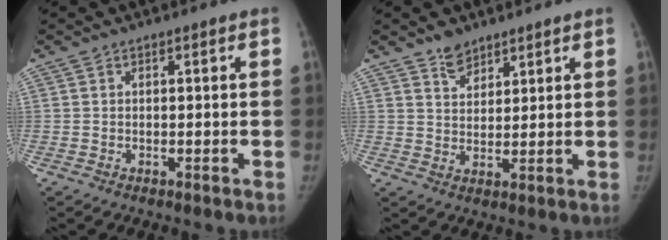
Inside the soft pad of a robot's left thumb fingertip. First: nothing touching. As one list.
[{"total": 4.1, "force": [3.3, 2.2, 1.2], "torque": [0.002, -0.025, 0.061]}]